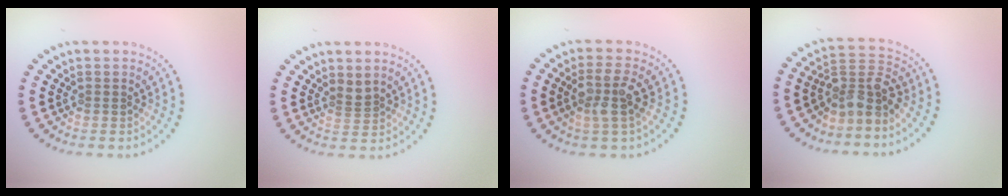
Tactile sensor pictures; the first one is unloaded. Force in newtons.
{"total": 1.0, "press": 0.6, "slide": 0.8}
{"total": 3.0, "press": 2.7, "slide": 1.3}
{"total": 3.8, "press": 3.1, "slide": 2.1}